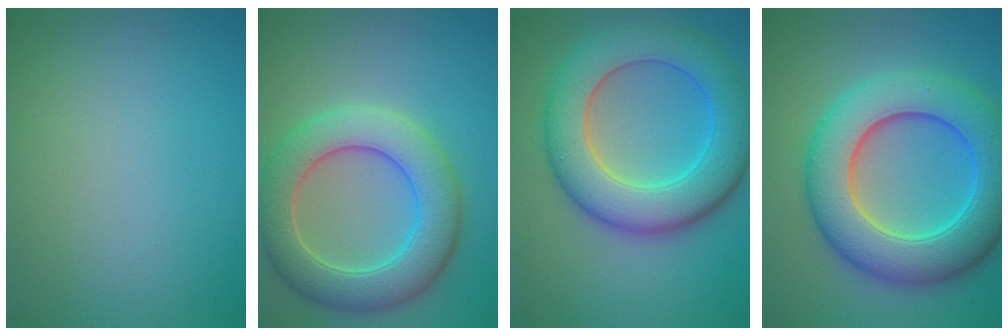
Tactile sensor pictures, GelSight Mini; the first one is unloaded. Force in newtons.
{"total": 7.4, "press": 7.4, "slide": 0.5}
{"total": 9.1, "press": 9.1, "slide": 0.3}
{"total": 10.6, "press": 10.6, "slide": 0.3}